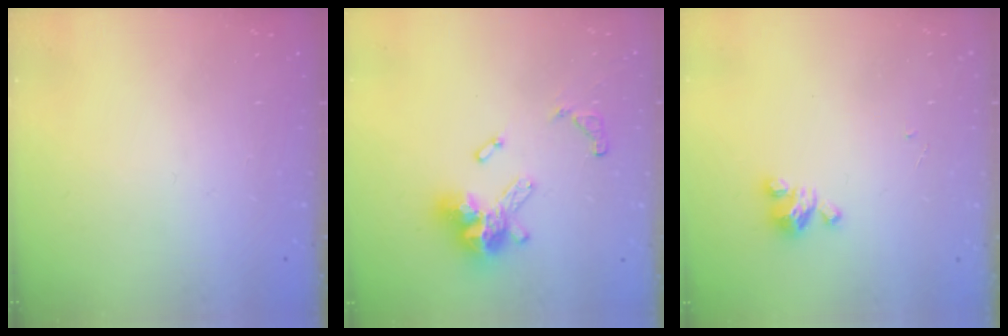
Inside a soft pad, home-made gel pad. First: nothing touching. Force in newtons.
{"total": 13.8, "press": 13.8, "slide": 1.0}
{"total": 3.6, "press": 3.6, "slide": 0.3}